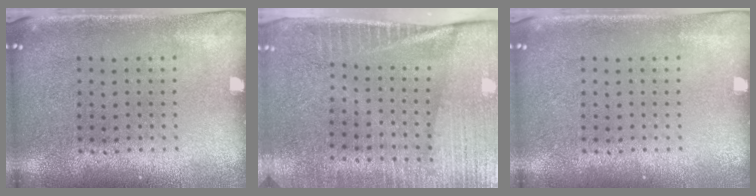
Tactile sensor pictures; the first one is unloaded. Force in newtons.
{"total": 4.0, "press": 3.5, "slide": 2.0}
{"total": 0.0}